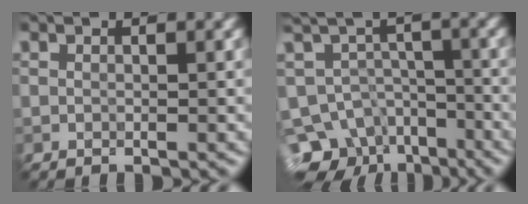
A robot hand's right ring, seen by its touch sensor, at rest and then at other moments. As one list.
[{"total": 9.2, "force": [-6.7, 5.5, 3.2], "torque": [-0.040, 0.003, -0.094]}]